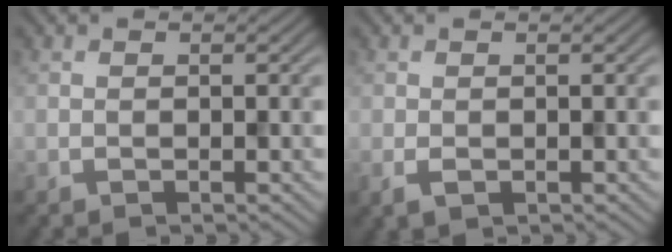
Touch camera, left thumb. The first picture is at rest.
{"total": 1.5, "force": [-0.4, 1.0, 1.0], "torque": [-0.029, -0.004, -0.005]}